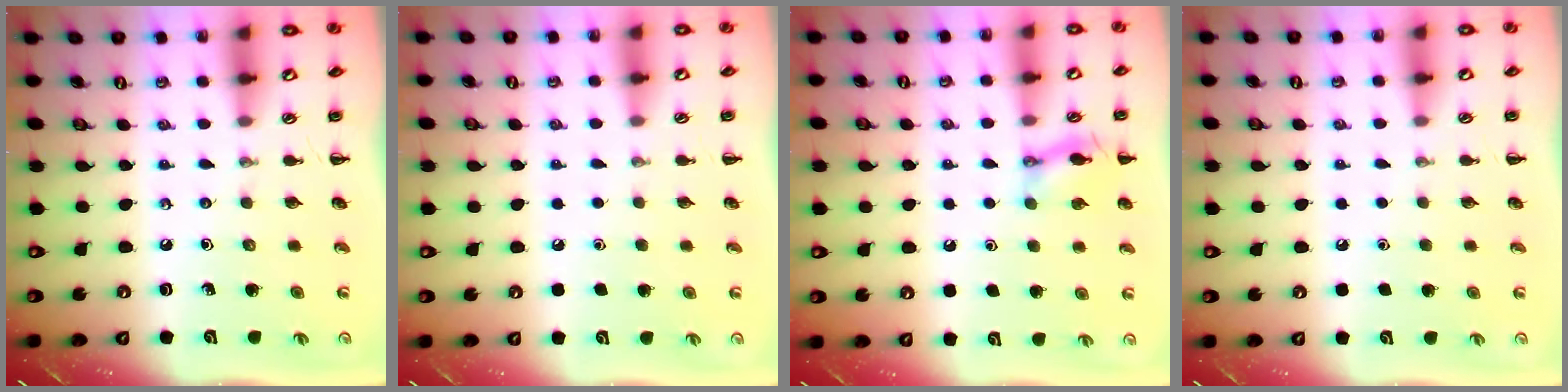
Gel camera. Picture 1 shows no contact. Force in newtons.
{"total": 1.6, "press": 1.6, "slide": 0.1}
{"total": 1.6, "press": 1.6, "slide": 0.1}
{"total": 1.7, "press": 1.7, "slide": 0.1}